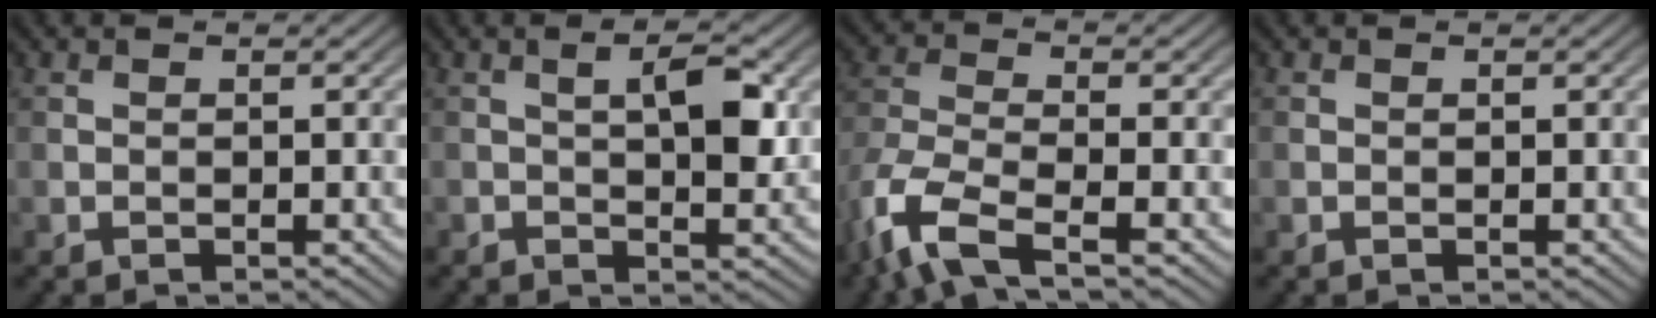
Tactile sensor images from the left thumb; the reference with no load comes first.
{"total": 4.4, "force": [0.6, 1.5, 4.1], "torque": [-0.069, 0.002, 0.011]}
{"total": 7.8, "force": [-4.9, 2.5, 5.6], "torque": [-0.130, -0.008, -0.115]}
{"total": 0.0}